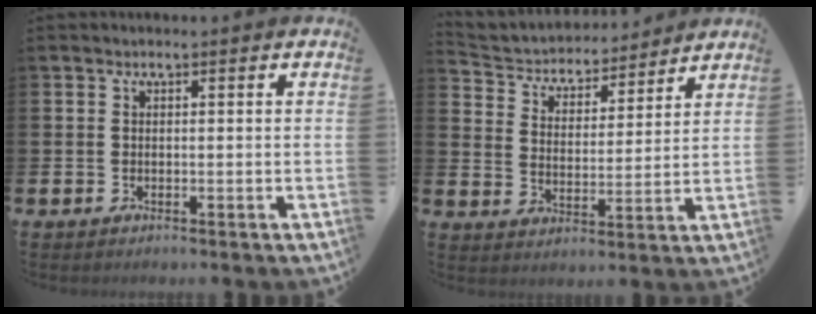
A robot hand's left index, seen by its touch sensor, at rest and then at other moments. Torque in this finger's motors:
{"motor_torque": [0.76, -0.89, 0.18, 0.00]}